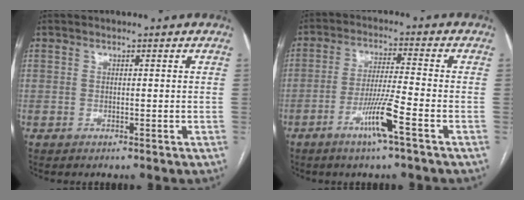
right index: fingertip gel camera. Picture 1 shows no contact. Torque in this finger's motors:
{"motor_torque": [1.23, -0.50, 0.59, 0.18]}